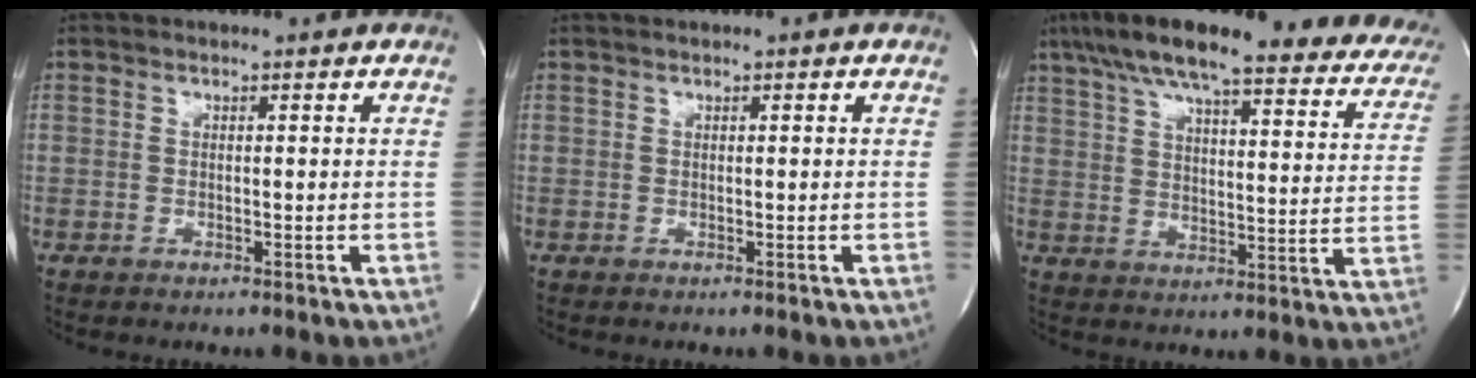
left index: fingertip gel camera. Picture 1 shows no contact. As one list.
[{"total": 0.0}, {"total": 29.6, "force": [23.2, 6.8, 17.1], "torque": [-0.249, 0.016, 0.287]}]